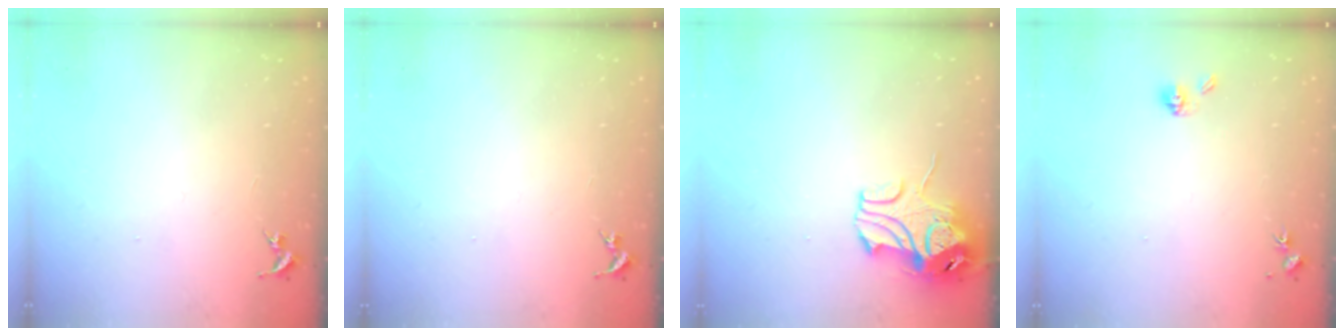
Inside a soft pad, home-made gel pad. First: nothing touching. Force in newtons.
{"total": 0.0}
{"total": 10.3, "press": 10.2, "slide": 1.5}
{"total": 4.4, "press": 3.9, "slide": 2.1}